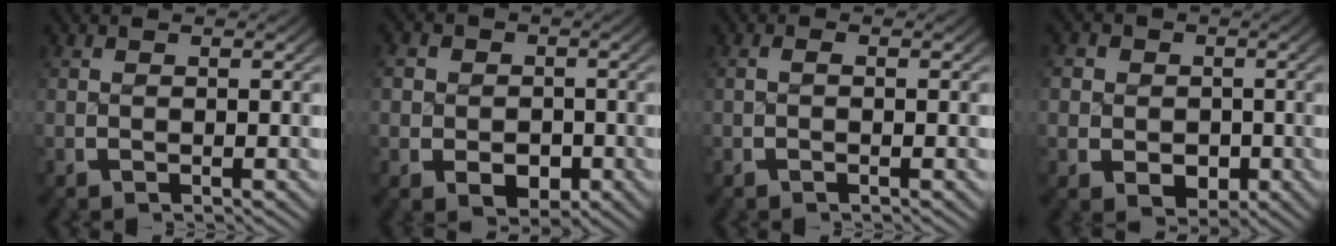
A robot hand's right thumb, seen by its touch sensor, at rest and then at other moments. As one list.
[{"total": 5.4, "force": [-0.7, 4.6, 2.7], "torque": [-0.049, -0.021, -0.007]}, {"total": 0.6, "force": [-0.2, 0.0, 0.5], "torque": [-0.009, 0.005, -0.006]}, {"total": 6.1, "force": [-0.5, 5.3, 3.0], "torque": [-0.056, -0.022, -0.002]}]